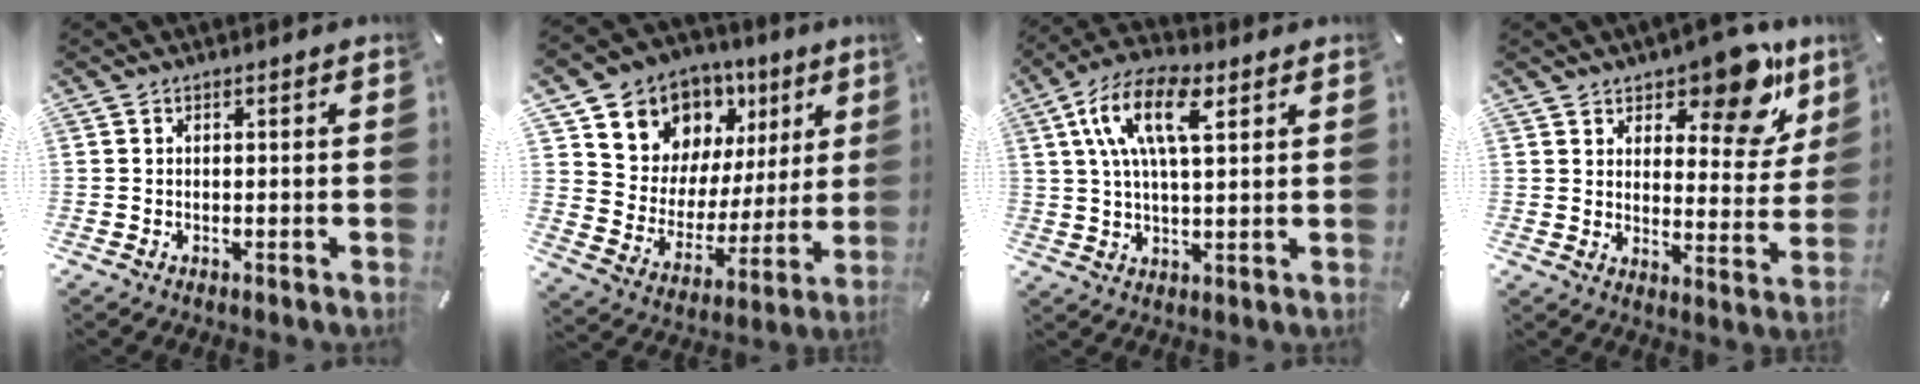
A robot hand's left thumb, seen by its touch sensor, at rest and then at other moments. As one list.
[{"total": 11.5, "force": [7.8, 8.3, 1.2], "torque": [-0.020, -0.087, 0.139]}, {"total": 13.0, "force": [5.0, 5.4, 10.7], "torque": [-0.233, 0.007, 0.086]}, {"total": 14.4, "force": [10.6, 6.2, 7.6], "torque": [-0.088, -0.083, 0.178]}]